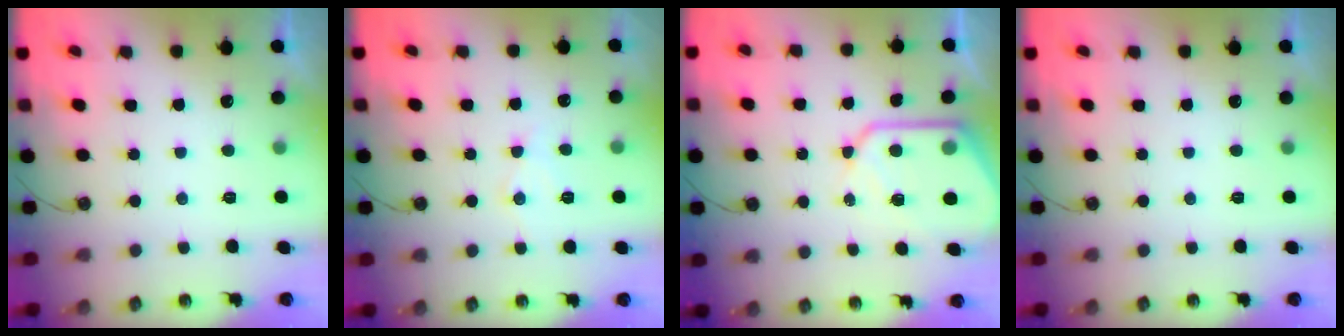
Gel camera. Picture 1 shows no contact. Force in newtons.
{"total": 8.4, "press": 8.3, "slide": 0.7}
{"total": 13.5, "press": 13.4, "slide": 1.3}
{"total": 0.0}